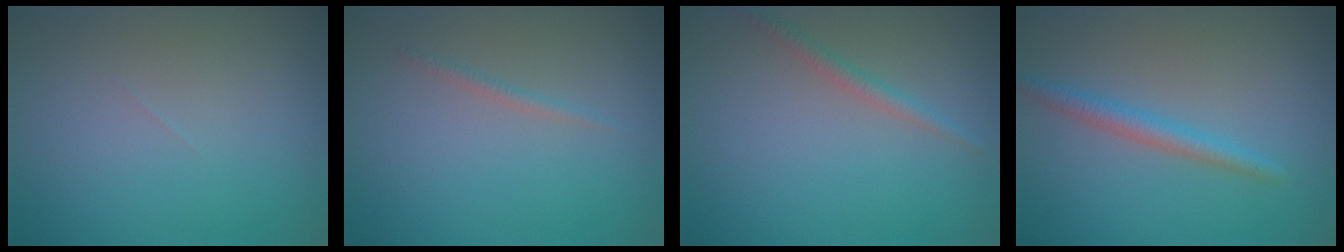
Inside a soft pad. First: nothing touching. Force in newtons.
{"total": 0.7, "press": 0.7, "slide": 0.1}
{"total": 1.3, "press": 1.3, "slide": 0.0}
{"total": 2.2, "press": 2.2, "slide": 0.0}